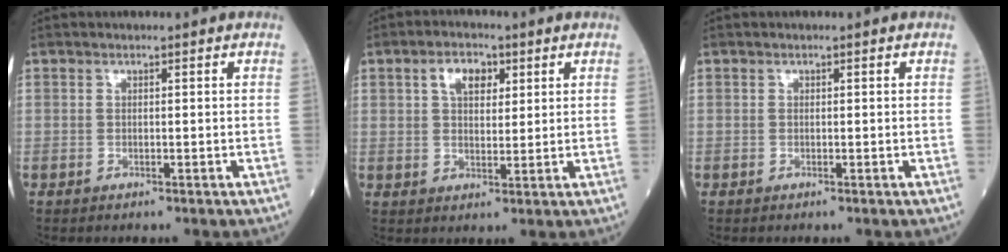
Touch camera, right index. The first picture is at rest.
{"total": 5.2, "force": [2.3, 2.9, 3.6], "torque": [-0.069, 0.011, 0.040]}
{"total": 0.0}